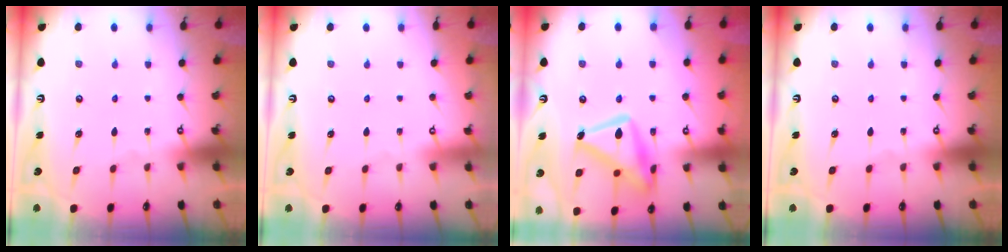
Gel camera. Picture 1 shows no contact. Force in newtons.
{"total": 3.9, "press": 3.9, "slide": 0.1}
{"total": 17.9, "press": 17.9, "slide": 1.1}
{"total": 0.0}